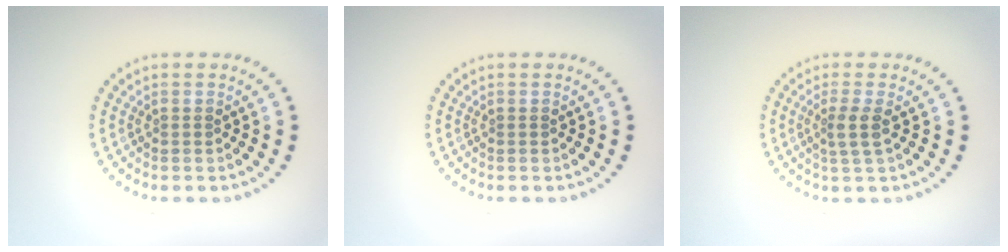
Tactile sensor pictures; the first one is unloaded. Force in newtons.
{"total": 0.0}
{"total": 1.9, "press": 1.5, "slide": 1.1}